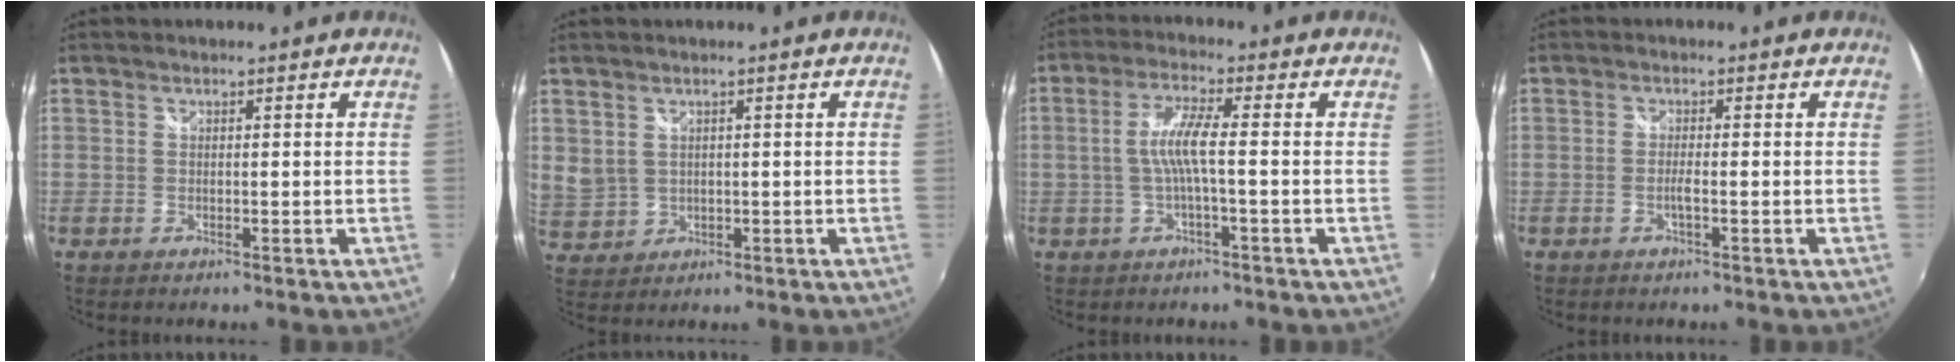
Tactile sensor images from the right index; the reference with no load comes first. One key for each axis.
{"total": 5.2, "fx": 1.9, "fy": 4.3, "fz": 2.2, "tx": -0.041, "ty": 0.001, "tz": 0.055}
{"total": 5.7, "fx": -0.8, "fy": 0.0, "fz": 5.6, "tx": -0.117, "ty": 0.003, "tz": -0.012}
{"total": 1.6, "fx": -0.6, "fy": -0.2, "fz": 1.4, "tx": -0.027, "ty": -0.001, "tz": -0.013}